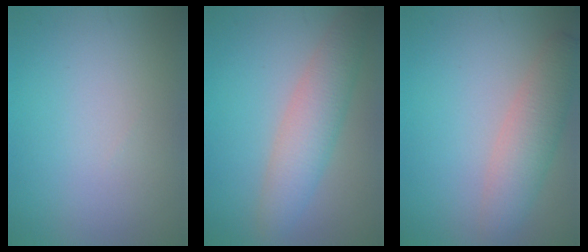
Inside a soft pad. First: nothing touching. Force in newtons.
{"total": 4.3, "press": 4.3, "slide": 0.1}
{"total": 3.8, "press": 3.8, "slide": 0.1}